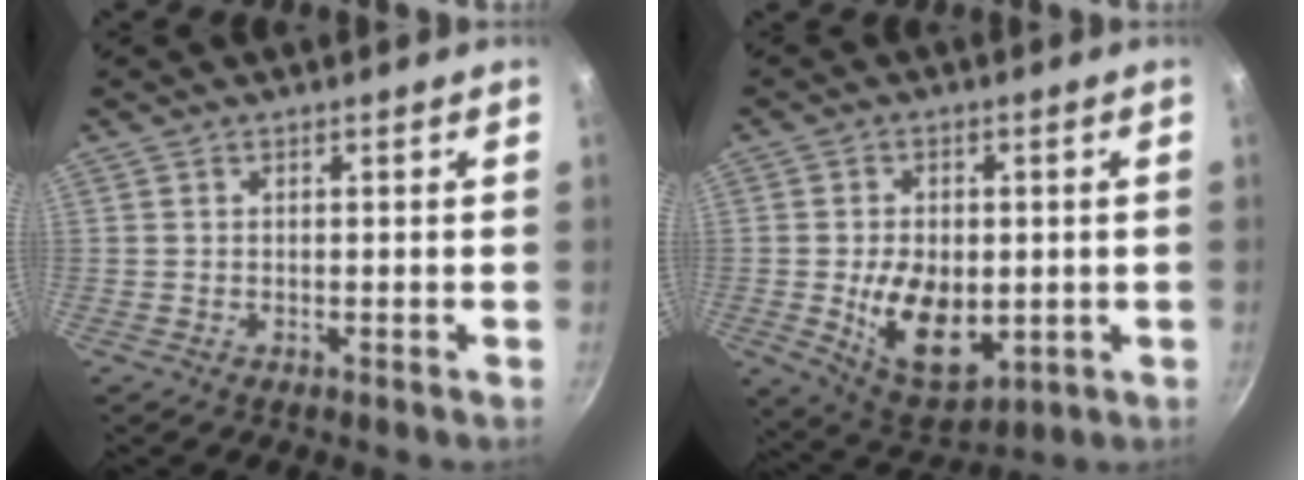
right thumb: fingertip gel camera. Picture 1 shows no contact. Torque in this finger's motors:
{"motor_torque": [-0.16, 0.93, 0.15, 0.31, 0.16]}